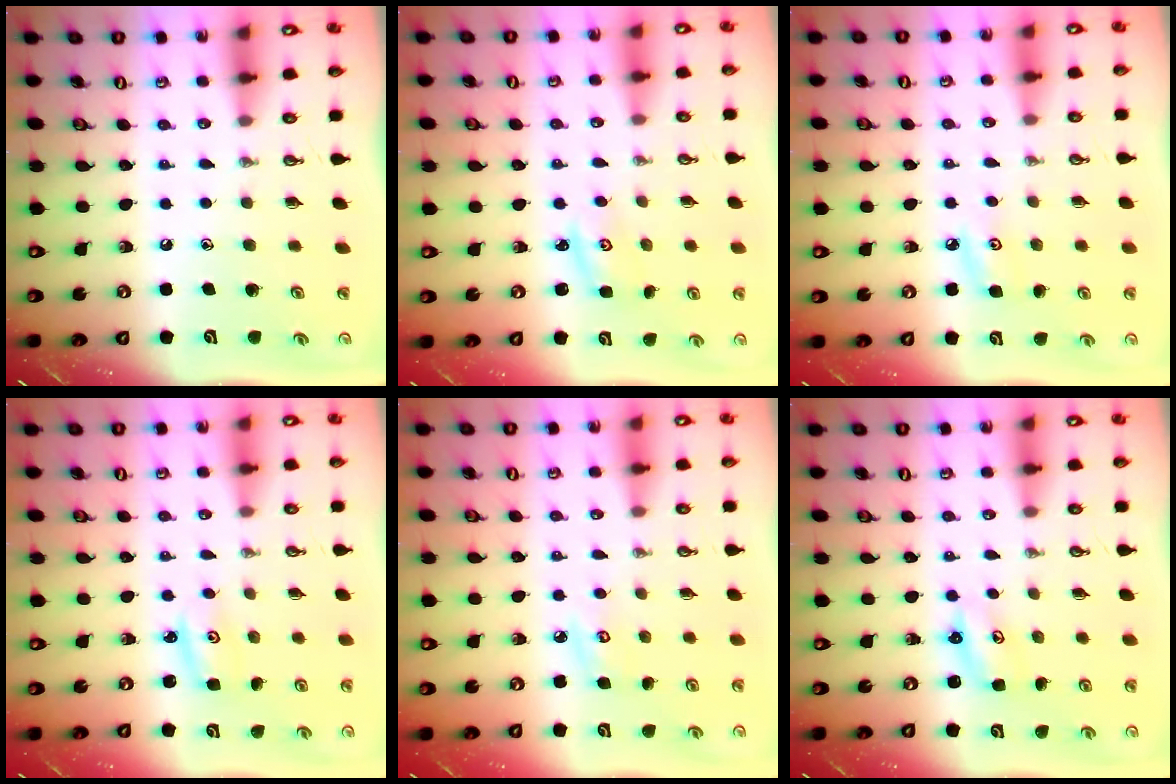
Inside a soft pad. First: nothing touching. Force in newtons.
{"total": 2.3, "press": 2.3, "slide": 0.3}
{"total": 5.1, "press": 5.0, "slide": 0.7}
{"total": 2.7, "press": 2.7, "slide": 0.2}
{"total": 4.9, "press": 4.9, "slide": 0.4}
{"total": 3.2, "press": 3.2, "slide": 0.3}